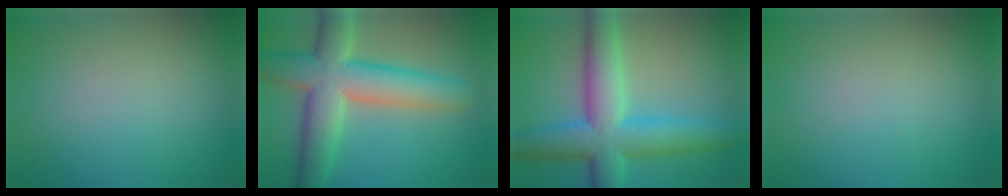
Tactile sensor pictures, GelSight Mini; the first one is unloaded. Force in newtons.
{"total": 9.4, "press": 9.4, "slide": 0.6}
{"total": 9.1, "press": 9.1, "slide": 0.2}
{"total": 0.0}